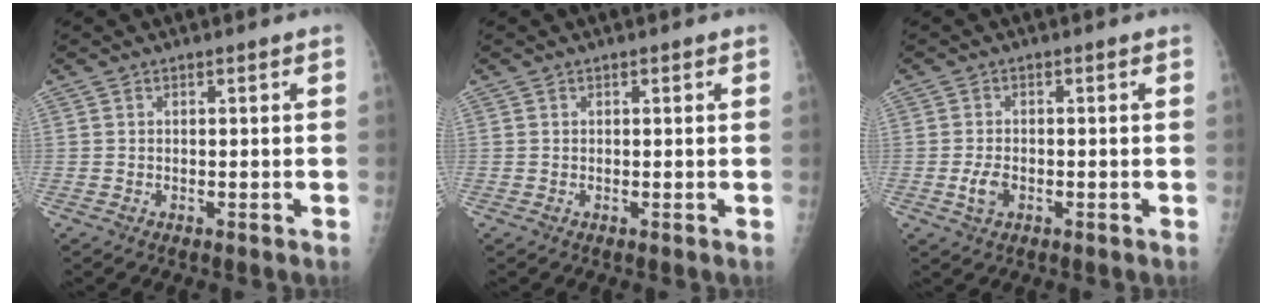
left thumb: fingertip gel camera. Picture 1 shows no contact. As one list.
[{"total": 0.6, "force": [0.3, 0.3, 0.4], "torque": [-0.003, 0.000, 0.002]}, {"total": 3.2, "force": [-1.0, 2.0, 2.3], "torque": [-0.044, 0.005, -0.018]}]